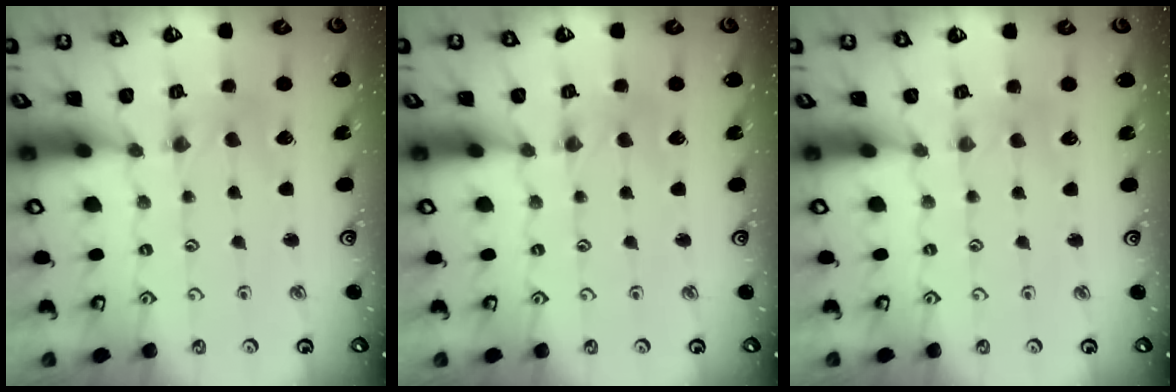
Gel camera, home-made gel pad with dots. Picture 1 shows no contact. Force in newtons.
{"total": 1.5, "press": 1.4, "slide": 0.2}
{"total": 1.6, "press": 1.6, "slide": 0.3}